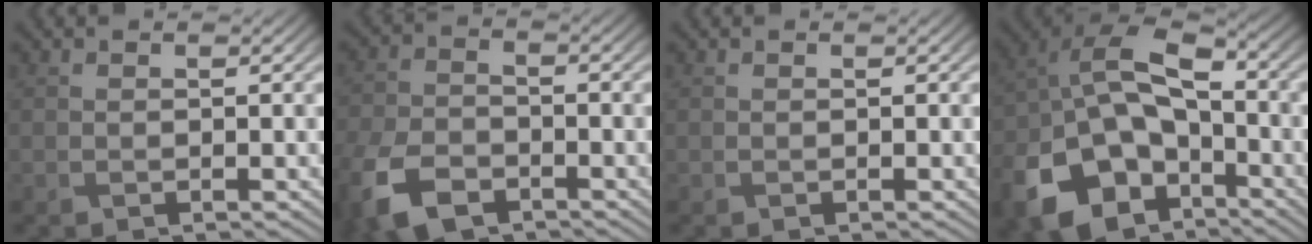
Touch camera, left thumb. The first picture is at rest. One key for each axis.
{"total": 9.5, "fx": -5.7, "fy": 5.3, "fz": 5.4, "tx": -0.145, "ty": -0.035, "tz": -0.109}
{"total": 0.0}
{"total": 16.4, "fx": -7.5, "fy": 10.7, "fz": 9.9, "tx": -0.231, "ty": -0.042, "tz": -0.133}